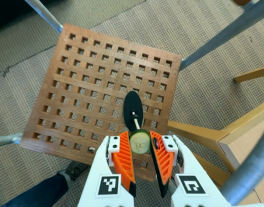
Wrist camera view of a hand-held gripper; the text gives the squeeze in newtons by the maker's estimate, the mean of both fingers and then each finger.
{"total": 8.8, "left": 9.1, "right": 8.6}